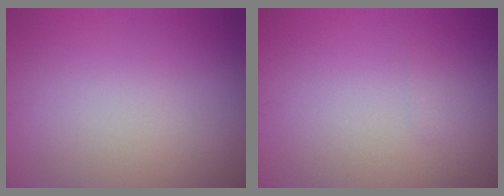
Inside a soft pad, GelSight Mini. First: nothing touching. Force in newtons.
{"total": 0.5, "press": 0.5, "slide": 0.0}